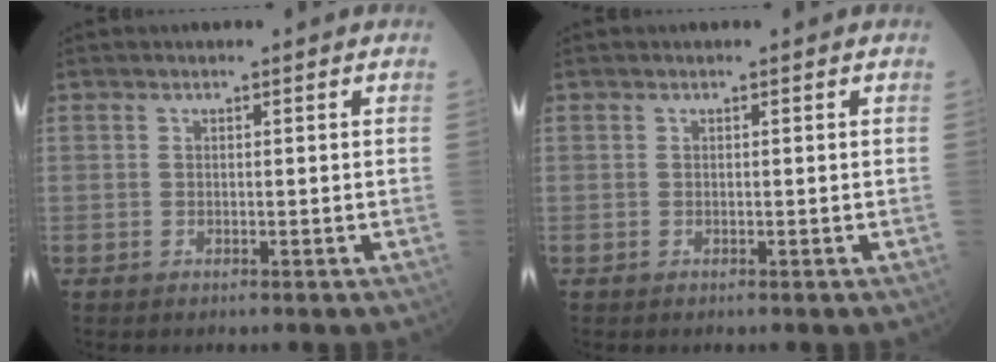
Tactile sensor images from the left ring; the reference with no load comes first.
{"total": 0.0}